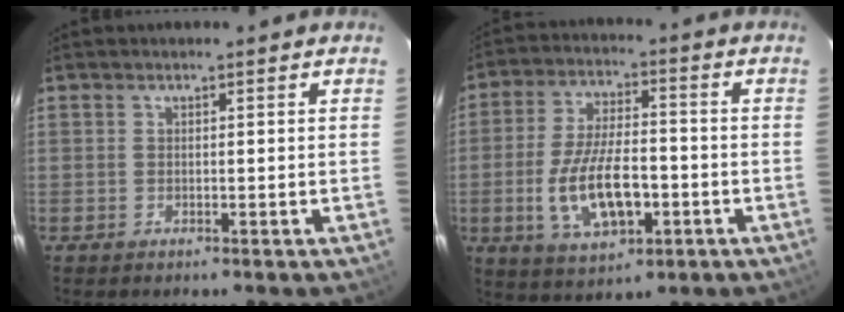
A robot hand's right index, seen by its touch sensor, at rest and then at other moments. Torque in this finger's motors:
{"motor_torque": [0.54, -0.25, 0.54, 0.19]}